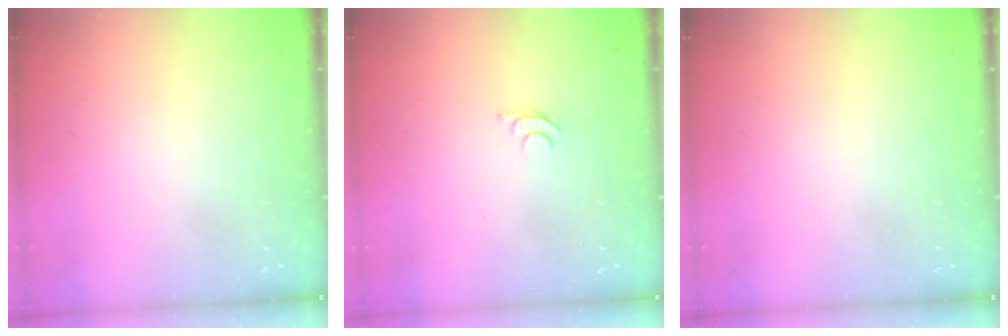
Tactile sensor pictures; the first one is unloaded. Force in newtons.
{"total": 4.2, "press": 4.1, "slide": 0.5}
{"total": 0.0}